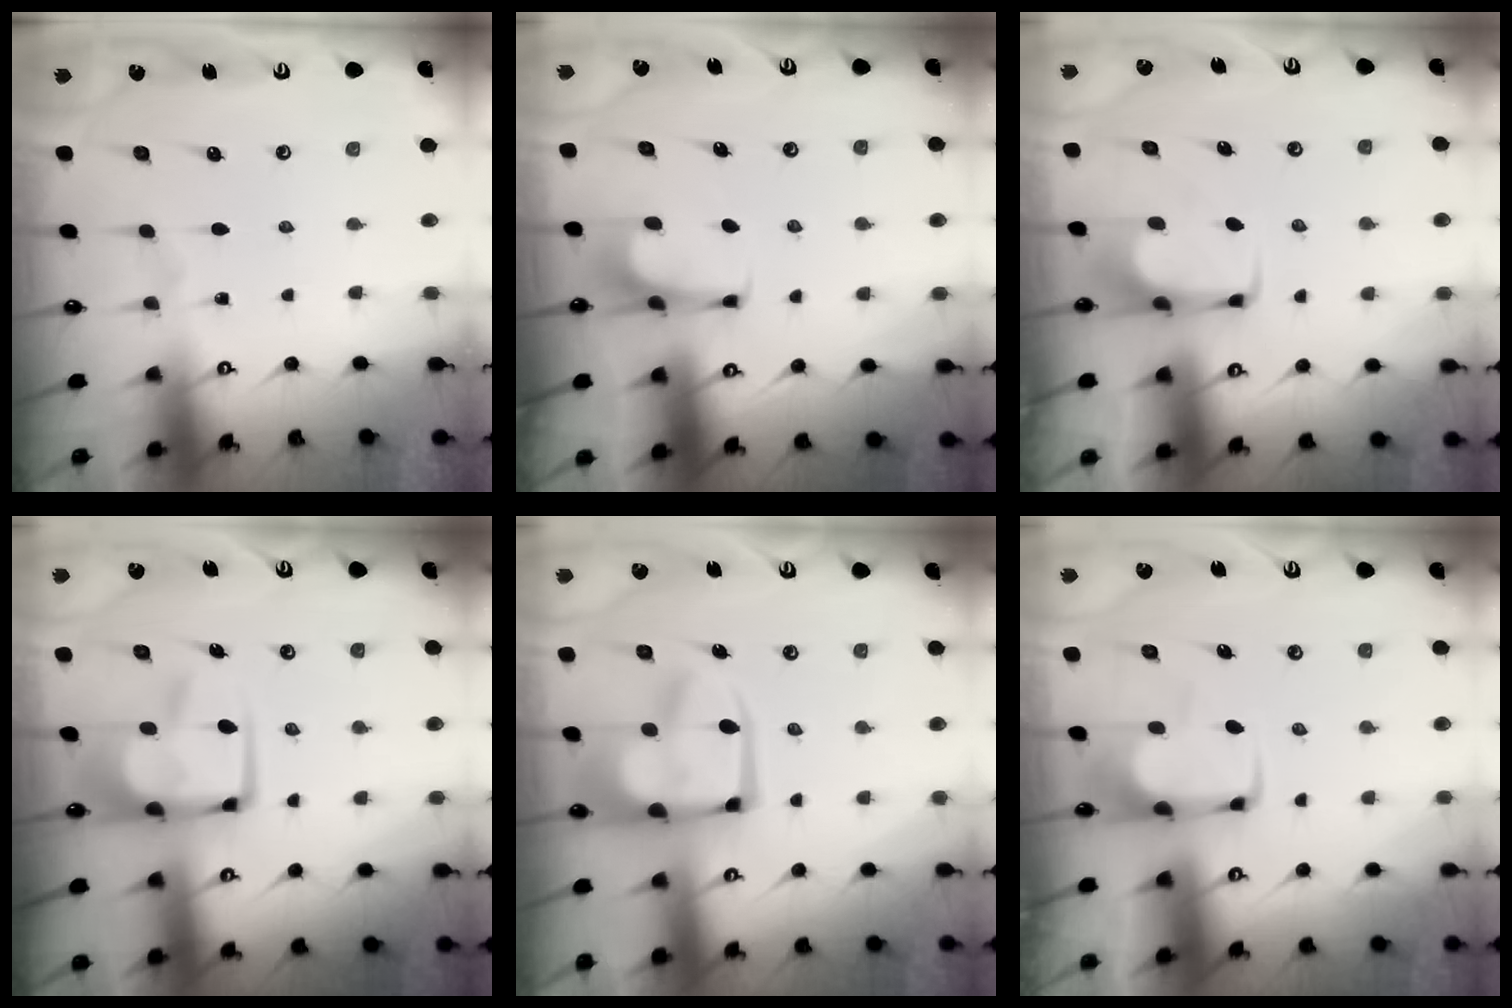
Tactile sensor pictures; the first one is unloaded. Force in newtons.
{"total": 5.2, "press": 5.2, "slide": 0.4}
{"total": 1.6, "press": 1.5, "slide": 0.5}
{"total": 10.9, "press": 10.7, "slide": 1.8}
{"total": 12.2, "press": 12.2, "slide": 1.3}
{"total": 2.0, "press": 1.9, "slide": 0.4}